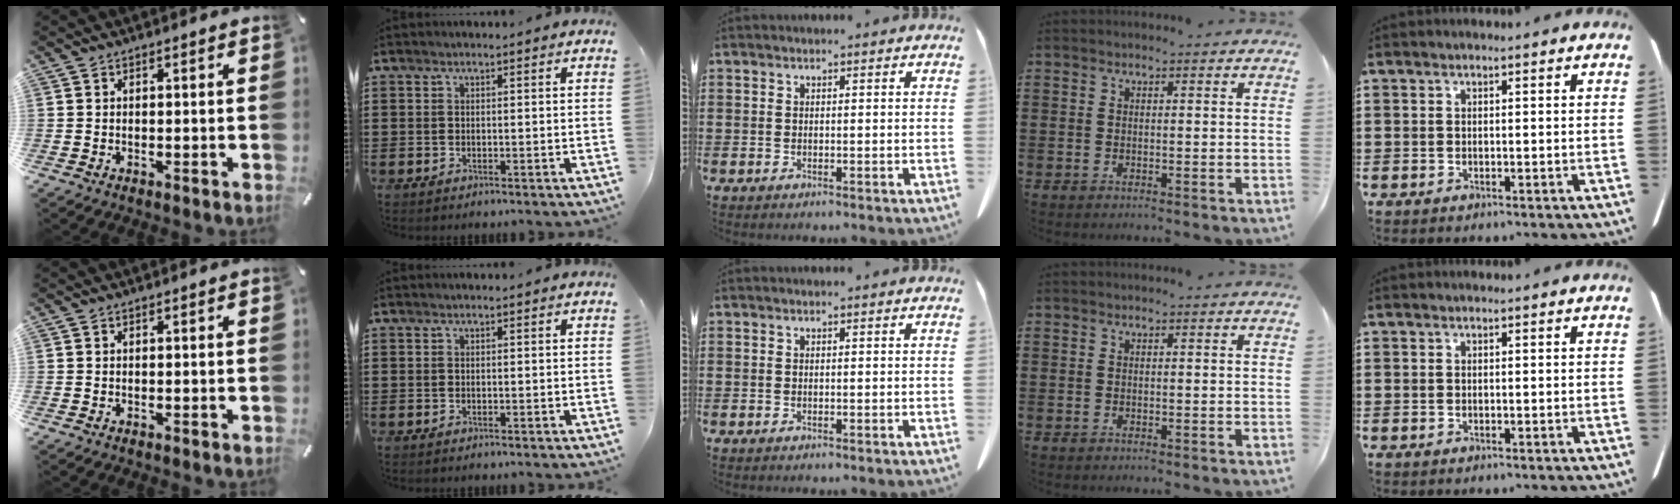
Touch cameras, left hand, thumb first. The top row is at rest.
{}